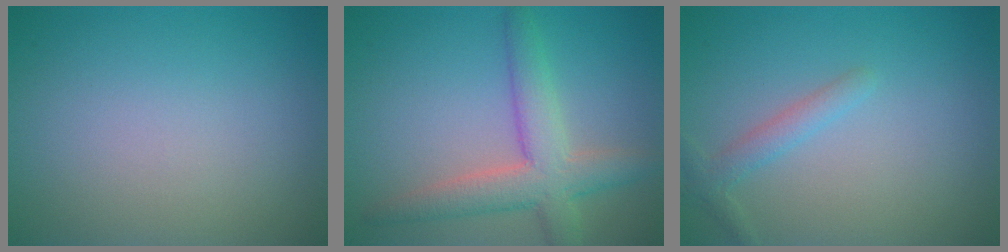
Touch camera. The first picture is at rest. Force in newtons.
{"total": 5.1, "press": 5.1, "slide": 0.3}
{"total": 1.7, "press": 1.7, "slide": 0.1}